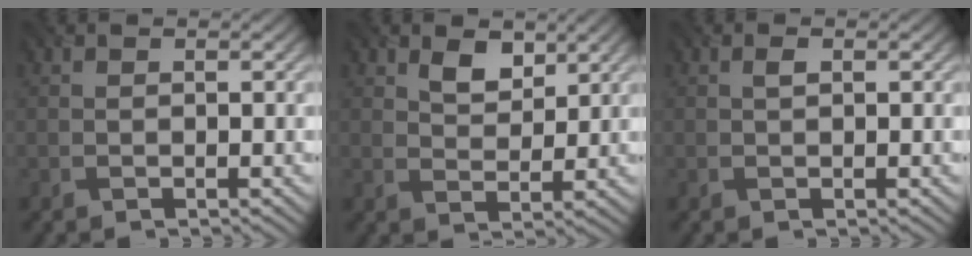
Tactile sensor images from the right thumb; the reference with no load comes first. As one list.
[{"total": 3.6, "force": [2.3, 1.9, 2.0], "torque": [-0.041, -0.005, 0.043]}, {"total": 0.8, "force": [0.2, 0.3, 0.7], "torque": [-0.016, 0.003, 0.004]}]